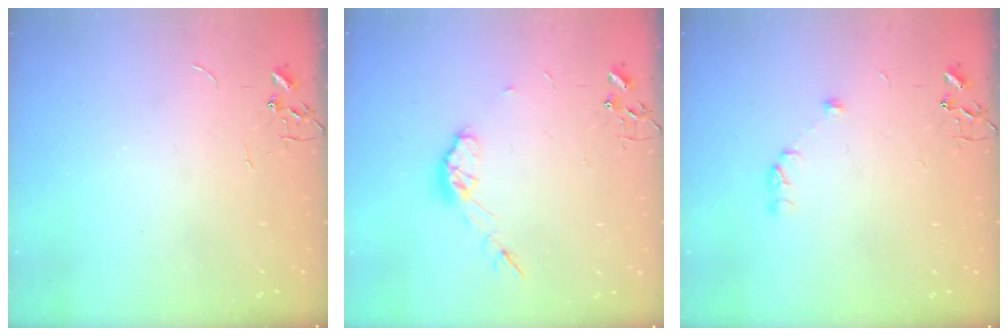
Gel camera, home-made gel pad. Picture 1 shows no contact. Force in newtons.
{"total": 8.3, "press": 8.3, "slide": 0.5}
{"total": 5.4, "press": 5.3, "slide": 0.7}